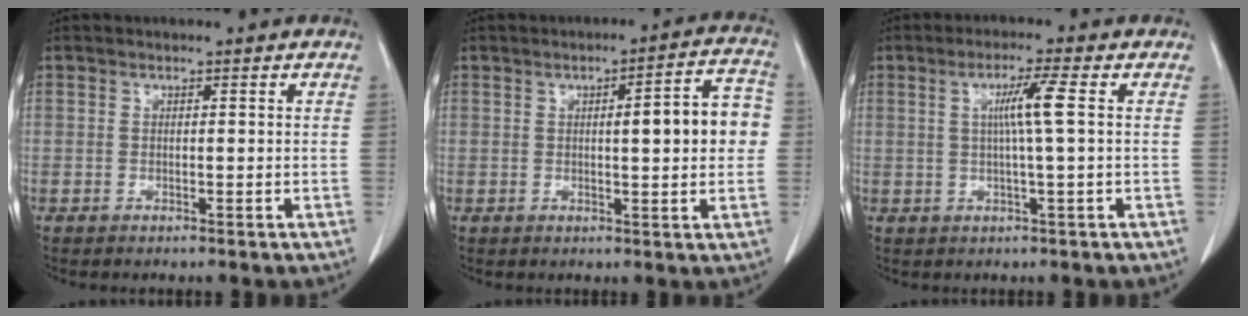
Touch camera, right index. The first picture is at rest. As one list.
[{"total": 8.9, "force": [0.6, 1.7, 8.7], "torque": [-0.110, 0.024, 0.006]}, {"total": 4.9, "force": [0.8, -0.9, 4.8], "torque": [-0.089, 0.002, 0.014]}]